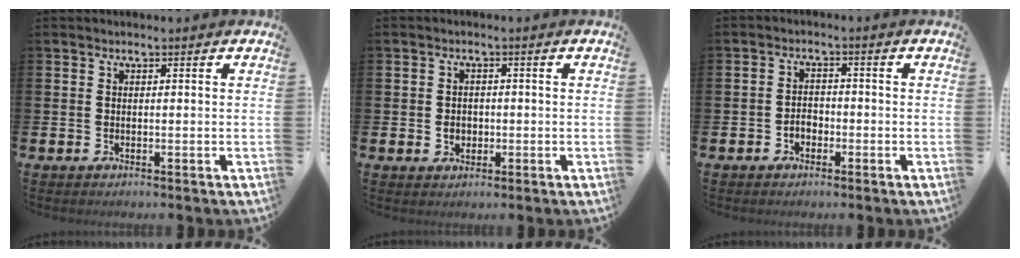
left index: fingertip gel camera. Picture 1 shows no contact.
{"total": 1.9, "force": [-0.2, 1.7, 0.9], "torque": [-0.008, 0.003, -0.009]}
{"total": 1.9, "force": [-1.1, 1.4, 0.7], "torque": [-0.013, 0.002, -0.026]}